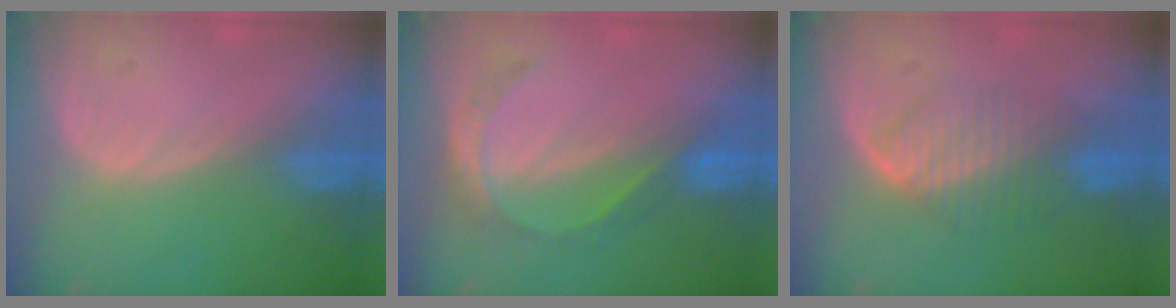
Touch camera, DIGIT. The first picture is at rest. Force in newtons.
{"total": 5.5, "press": 4.8, "slide": 2.8}
{"total": 6.6, "press": 6.2, "slide": 2.3}